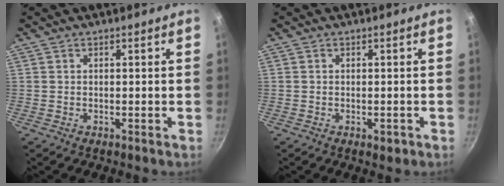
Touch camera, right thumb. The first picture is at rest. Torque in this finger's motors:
{"motor_torque": [-0.22, -0.02, -0.22, 0.08, -0.02]}